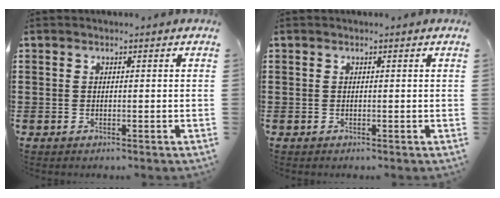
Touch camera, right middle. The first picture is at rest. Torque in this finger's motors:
{"motor_torque": [-0.36, -0.15, 0.03, 0.01]}